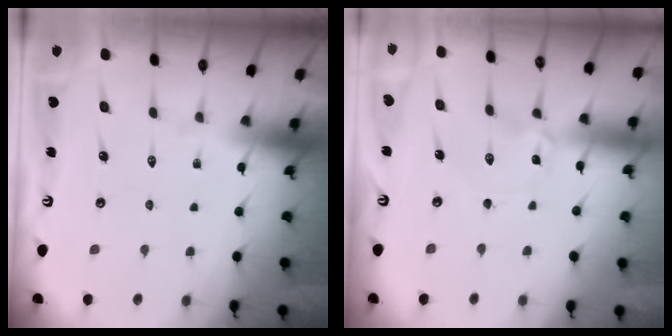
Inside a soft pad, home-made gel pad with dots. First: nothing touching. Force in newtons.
{"total": 0.0}